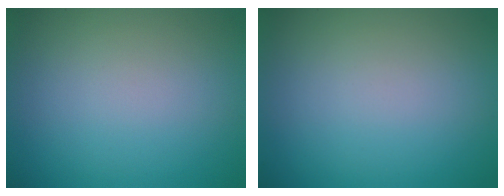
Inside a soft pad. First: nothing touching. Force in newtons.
{"total": 0.0}